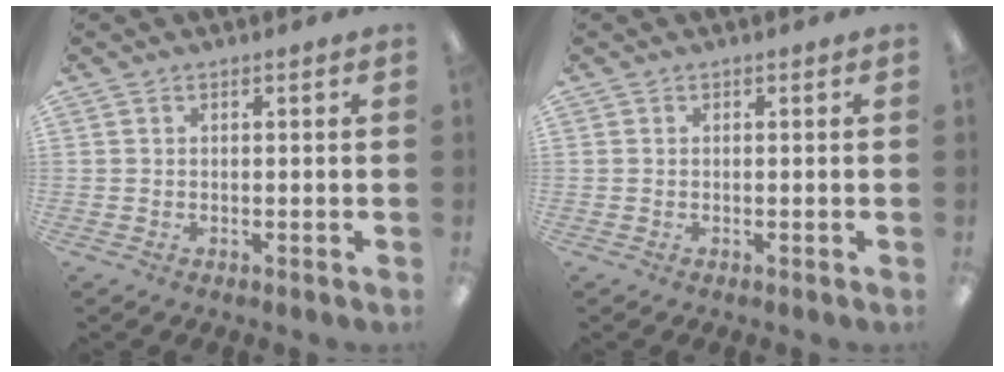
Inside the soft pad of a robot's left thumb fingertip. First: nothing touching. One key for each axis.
{"total": 0.0}